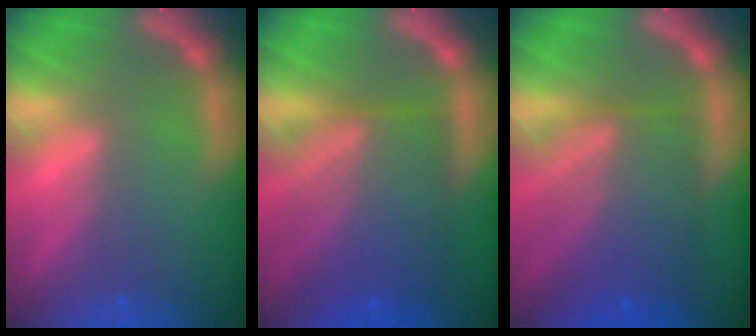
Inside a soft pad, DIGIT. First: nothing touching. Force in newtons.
{"total": 9.6}
{"total": 8.6}